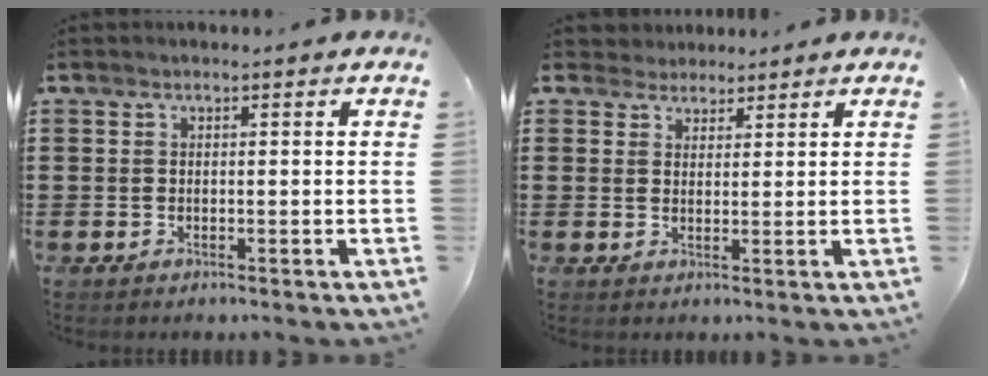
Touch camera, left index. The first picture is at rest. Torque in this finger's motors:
{"motor_torque": [-0.13, -0.23, -0.01, -0.02]}